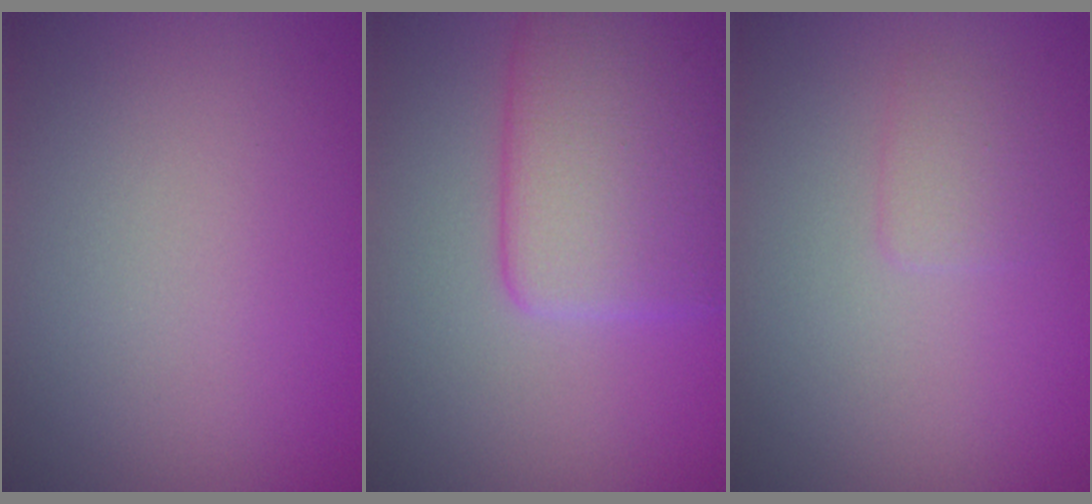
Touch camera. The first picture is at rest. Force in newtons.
{"total": 6.6, "press": 6.6, "slide": 0.3}
{"total": 1.2, "press": 1.2, "slide": 0.1}